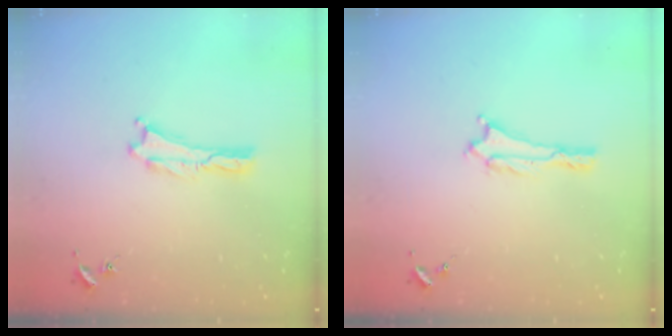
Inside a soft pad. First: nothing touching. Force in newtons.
{"total": 0.0}